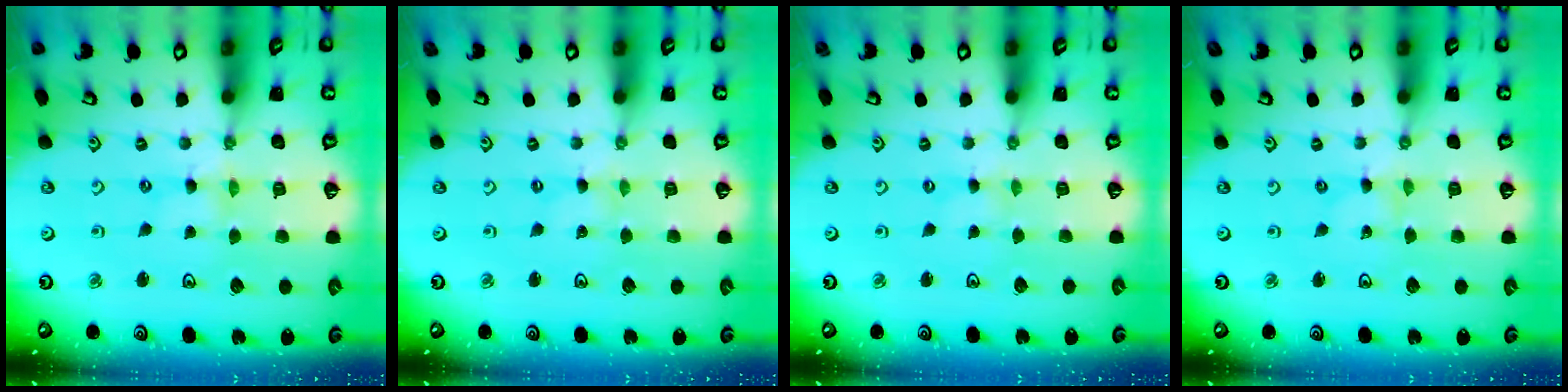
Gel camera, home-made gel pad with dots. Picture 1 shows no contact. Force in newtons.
{"total": 0.0}
{"total": 0.0}
{"total": 0.0}